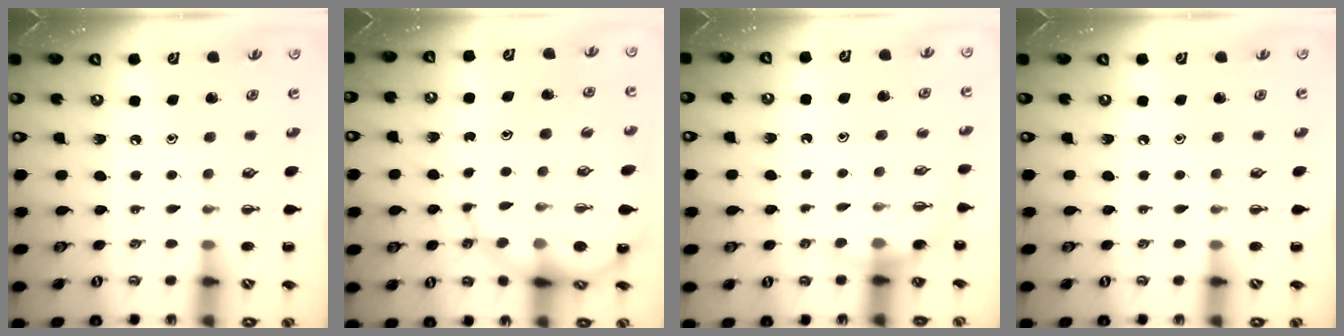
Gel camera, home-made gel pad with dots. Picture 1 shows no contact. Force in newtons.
{"total": 11.9, "press": 11.6, "slide": 2.5}
{"total": 5.6, "press": 5.4, "slide": 1.3}
{"total": 0.0}